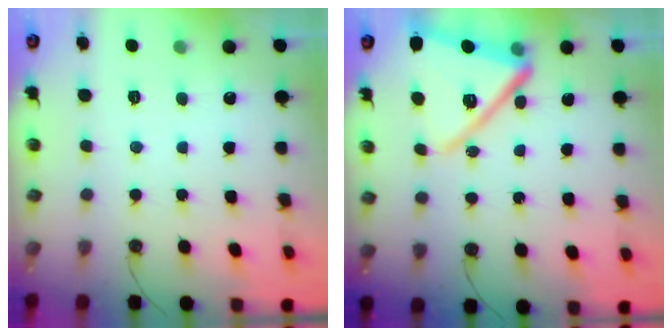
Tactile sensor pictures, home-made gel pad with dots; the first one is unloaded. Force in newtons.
{"total": 16.7, "press": 16.6, "slide": 1.6}